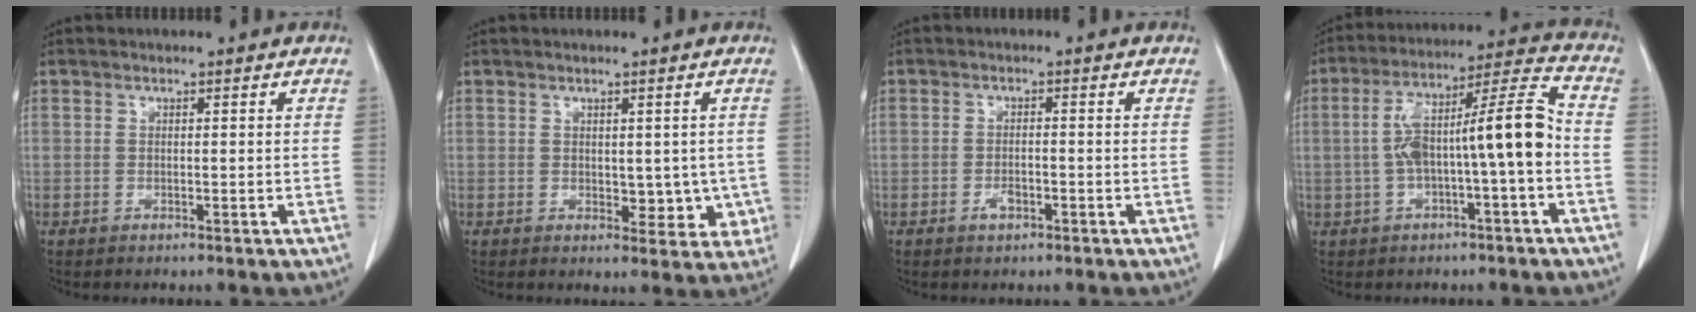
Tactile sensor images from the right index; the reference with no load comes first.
{"total": 4.9, "force": [-0.1, 3.0, 3.9], "torque": [-0.027, -0.004, 0.007]}
{"total": 2.0, "force": [-1.0, 0.9, 1.5], "torque": [-0.028, 0.001, -0.015]}
{"total": 13.4, "force": [-1.5, 1.3, 13.2], "torque": [-0.228, 0.041, -0.022]}